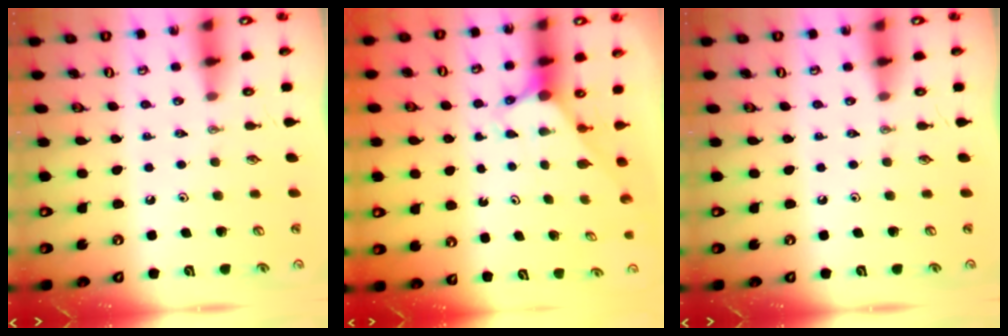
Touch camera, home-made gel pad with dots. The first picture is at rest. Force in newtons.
{"total": 2.7, "press": 2.7, "slide": 0.0}
{"total": 0.0}